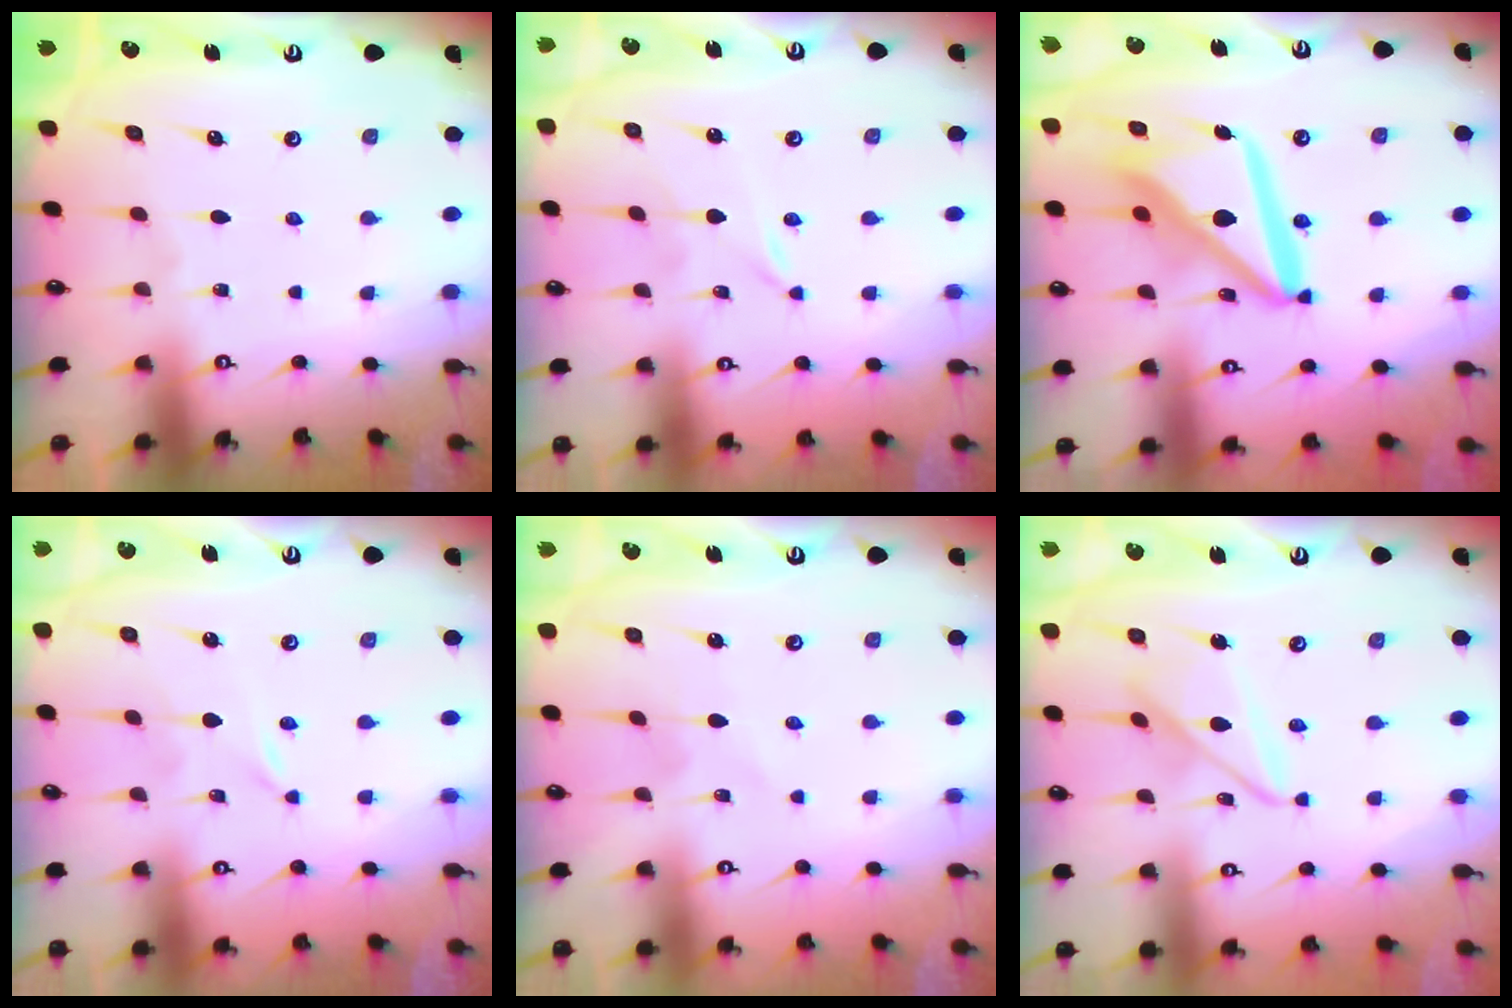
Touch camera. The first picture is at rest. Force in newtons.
{"total": 0.0}
{"total": 15.9, "press": 15.8, "slide": 1.9}
{"total": 0.0}
{"total": 2.4, "press": 2.4, "slide": 0.2}
{"total": 11.2, "press": 11.2, "slide": 0.7}